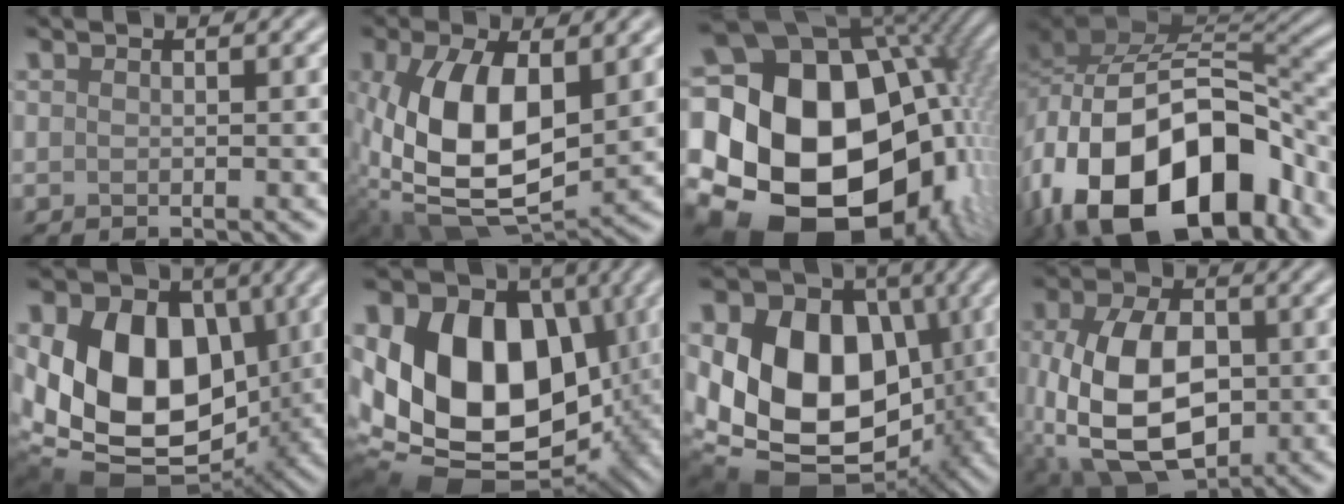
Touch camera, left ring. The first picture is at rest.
{"total": 11.5, "force": [0.7, 6.3, 9.6], "torque": [-0.202, -0.007, 0.019]}
{"total": 24.3, "force": [-3.2, 18.7, 15.2], "torque": [-0.262, 0.000, -0.097]}
{"total": 17.7, "force": [-7.3, 10.6, 12.1], "torque": [-0.210, -0.025, -0.107]}
{"total": 15.6, "force": [1.4, 11.0, 10.9], "torque": [-0.171, -0.001, 0.023]}
{"total": 17.9, "force": [0.7, 12.8, 12.5], "torque": [-0.204, -0.008, 0.016]}
{"total": 17.3, "force": [0.3, 12.9, 11.5], "torque": [-0.177, 0.005, 0.000]}
{"total": 11.8, "force": [-1.5, 7.4, 9.0], "torque": [-0.191, -0.013, -0.028]}